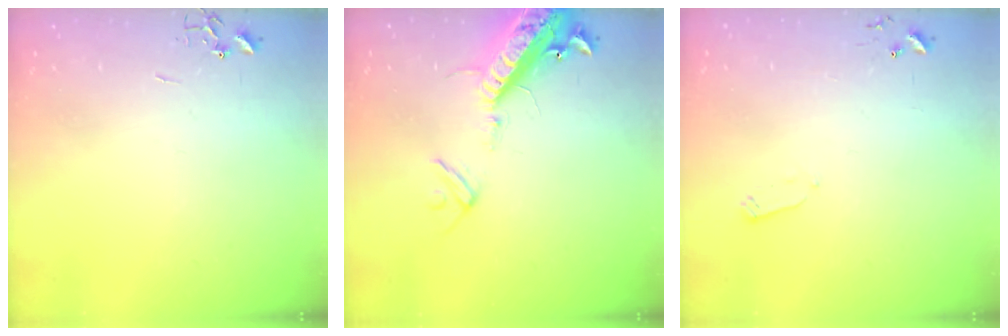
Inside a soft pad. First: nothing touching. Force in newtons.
{"total": 16.4, "press": 16.1, "slide": 3.1}
{"total": 2.4, "press": 2.4, "slide": 0.4}